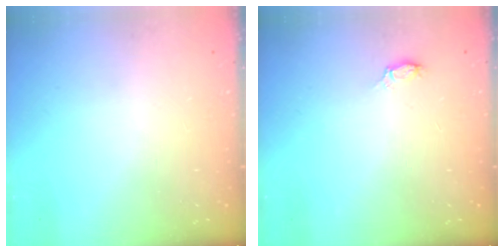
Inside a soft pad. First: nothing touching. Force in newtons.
{"total": 3.1, "press": 3.1, "slide": 0.4}